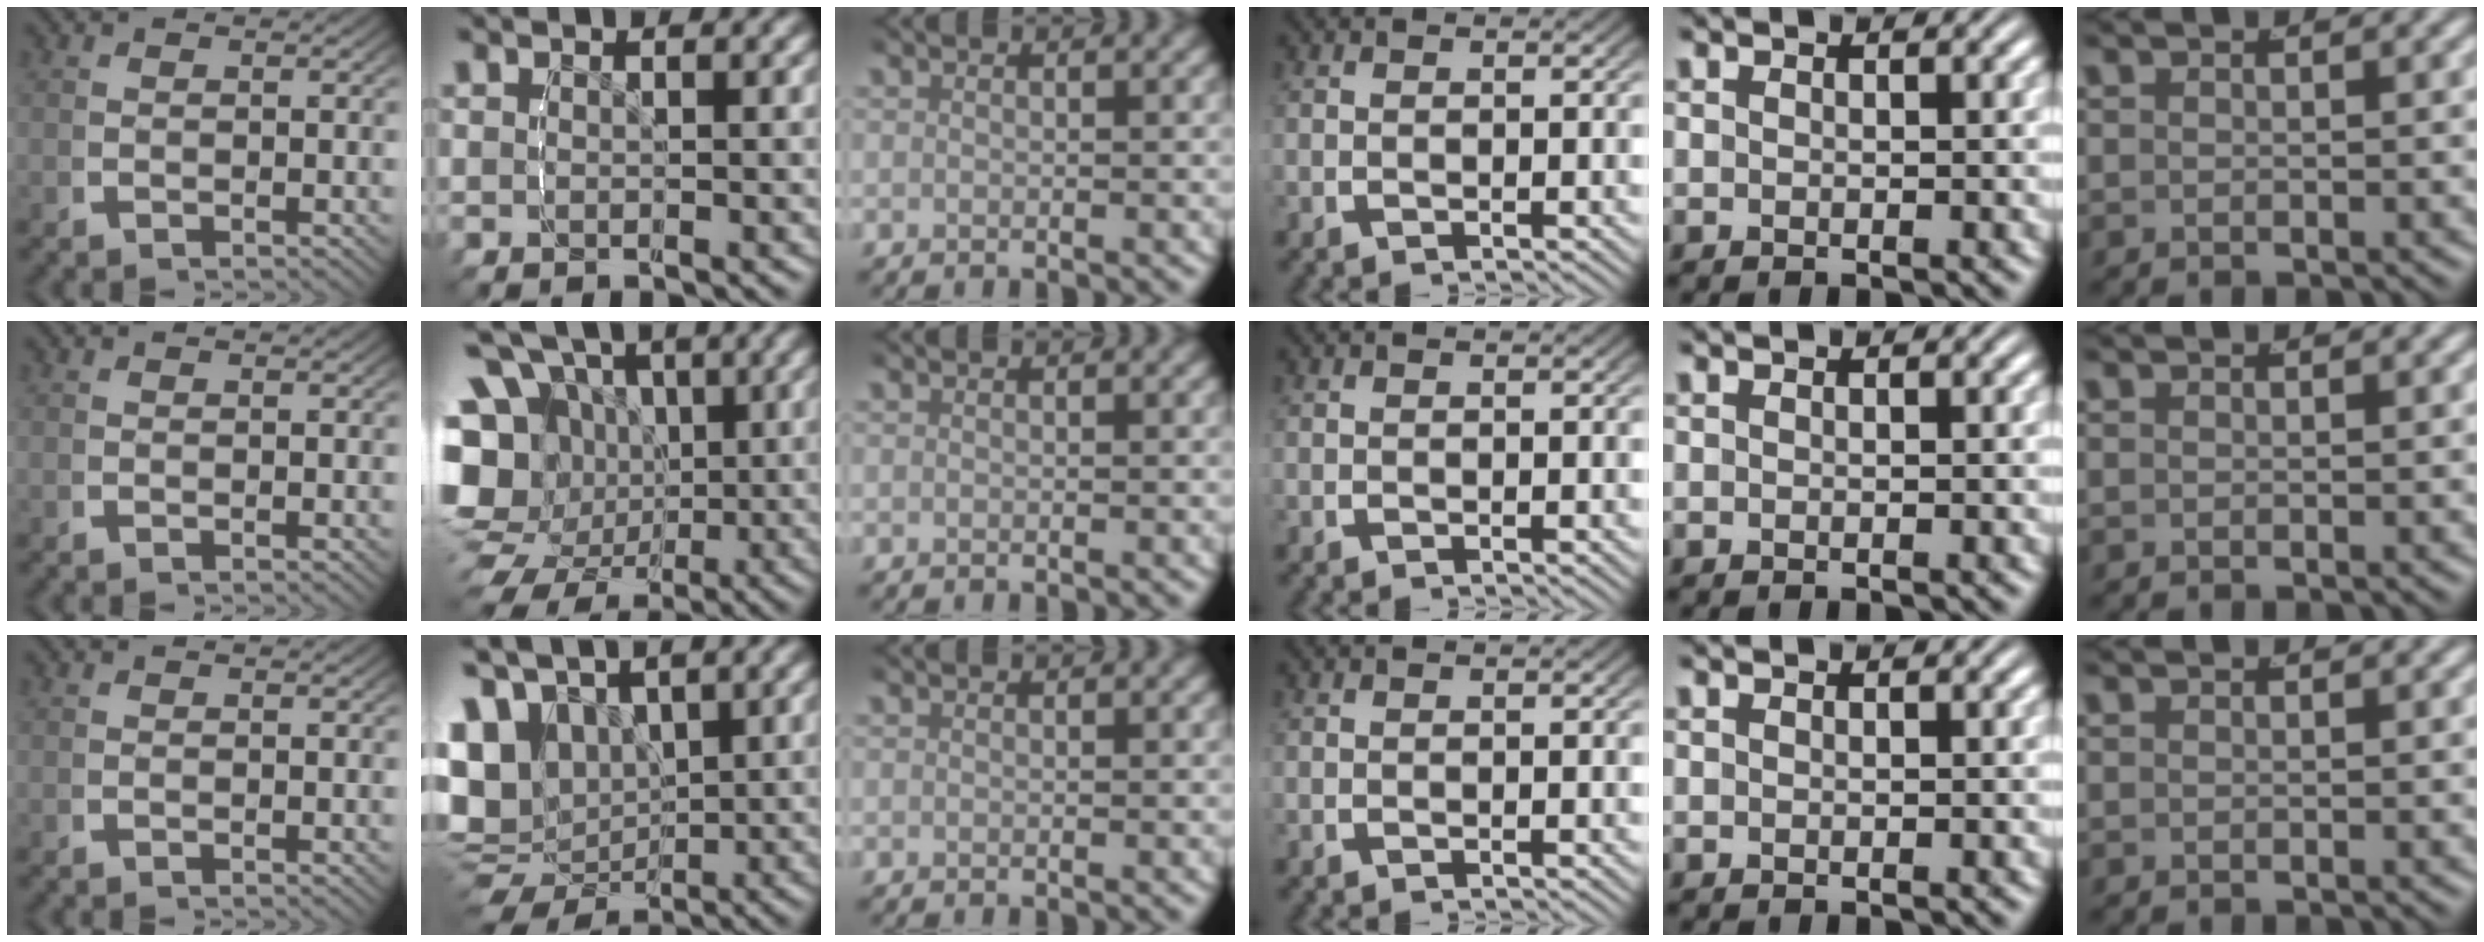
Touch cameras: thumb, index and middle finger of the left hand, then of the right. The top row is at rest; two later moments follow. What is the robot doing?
{"motion": "grasp_and_lifting", "object": "scissors"}